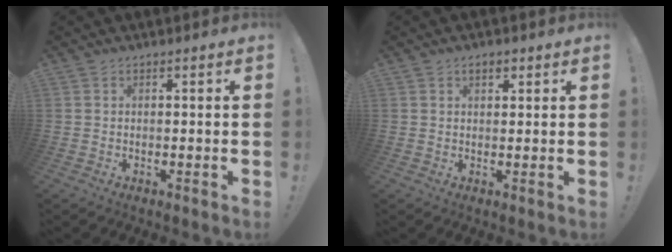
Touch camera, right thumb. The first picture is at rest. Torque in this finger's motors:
{"motor_torque": [-0.13, 0.37, 0.00, 0.00, 0.03]}